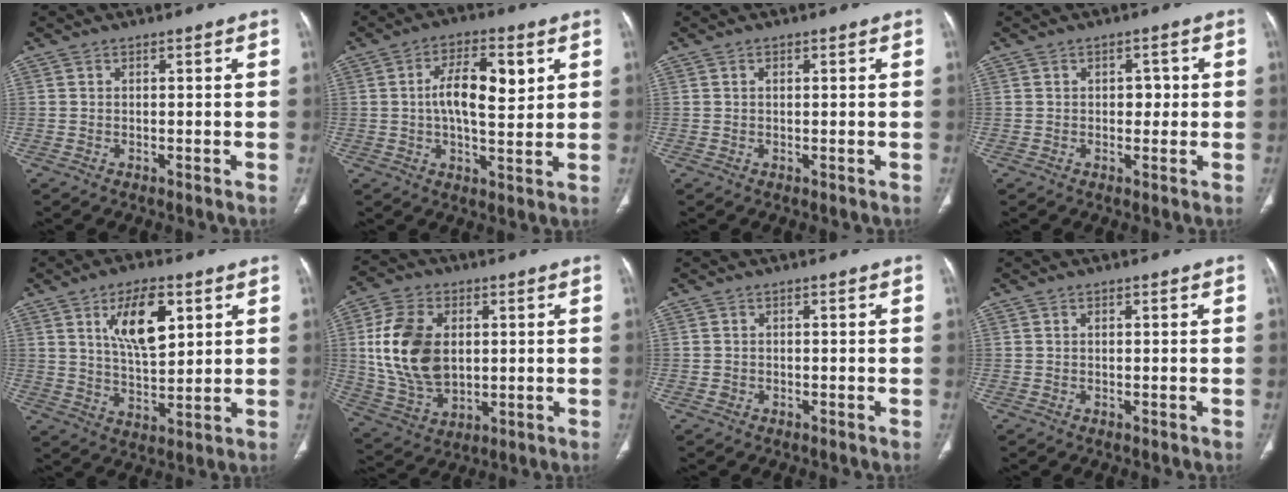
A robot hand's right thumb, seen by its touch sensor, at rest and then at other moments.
{"total": 10.5, "force": [2.4, 4.4, 9.3], "torque": [-0.141, -0.003, 0.035]}
{"total": 0.6, "force": [0.3, 0.3, 0.5], "torque": [-0.009, 0.000, 0.003]}
{"total": 2.5, "force": [0.2, 1.8, 1.7], "torque": [-0.007, 0.003, -0.001]}
{"total": 12.0, "force": [4.9, 5.5, 9.5], "torque": [-0.139, -0.024, 0.091]}
{"total": 16.4, "force": [2.2, 10.9, 12.1], "torque": [-0.219, -0.008, 0.052]}
{"total": 0.7, "force": [-0.3, 0.6, 0.2], "torque": [-0.001, 0.003, -0.005]}
{"total": 0.0}